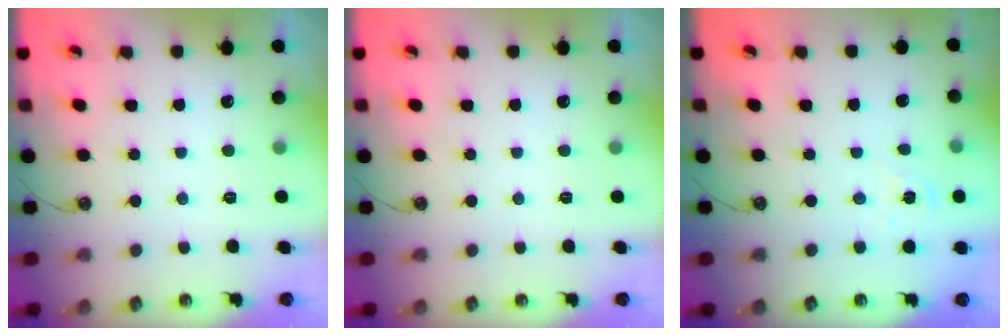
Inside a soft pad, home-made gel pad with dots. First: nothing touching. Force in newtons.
{"total": 0.0}
{"total": 1.6, "press": 1.5, "slide": 0.3}